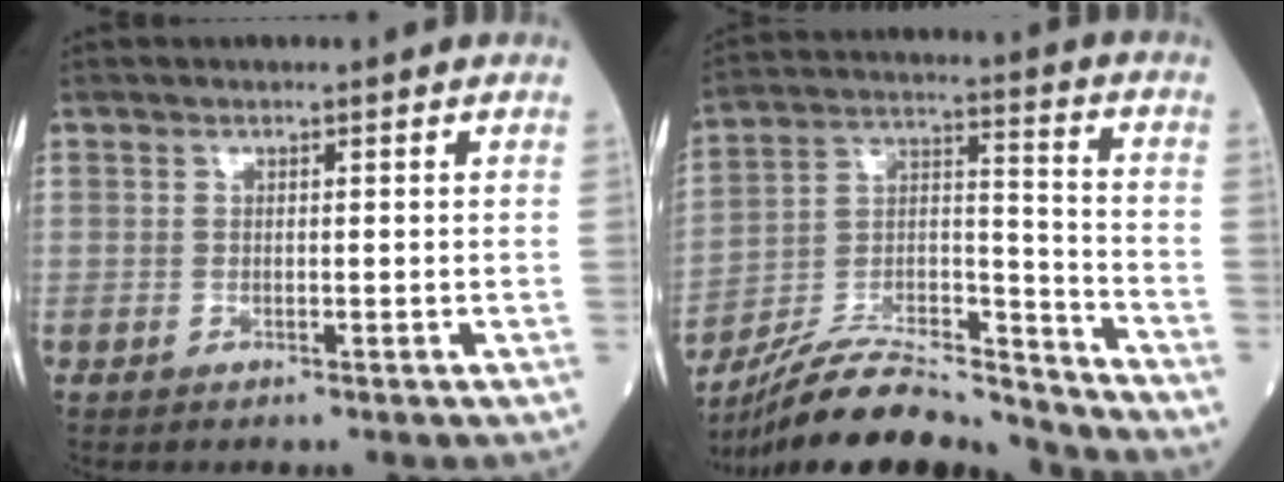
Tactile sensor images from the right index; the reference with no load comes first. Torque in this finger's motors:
{"motor_torque": [0.56, -0.67, 0.46, 0.11]}